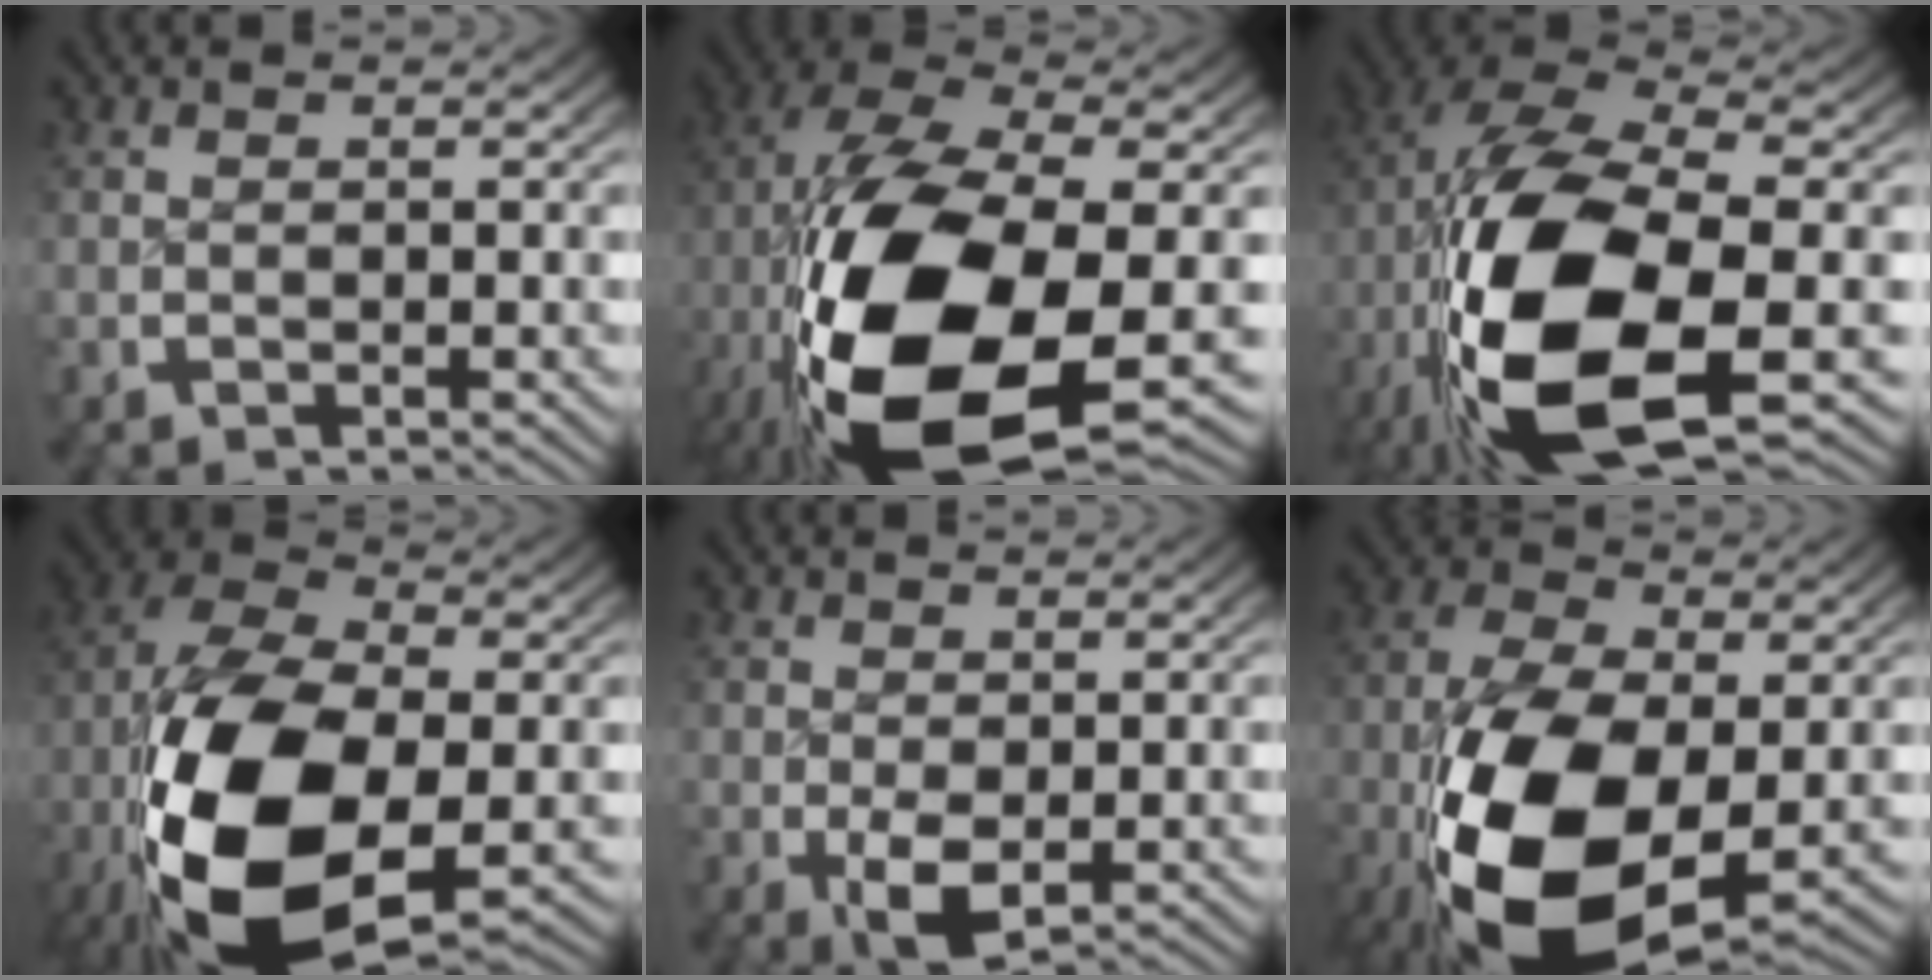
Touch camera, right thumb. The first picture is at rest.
{"total": 22.6, "force": [-3.2, 13.4, 18.0], "torque": [-0.378, -0.081, -0.001]}
{"total": 20.2, "force": [-2.5, 12.0, 16.0], "torque": [-0.356, -0.074, 0.006]}
{"total": 18.2, "force": [-3.8, 10.8, 14.2], "torque": [-0.309, -0.080, -0.017]}
{"total": 3.3, "force": [-0.9, 2.3, 2.3], "torque": [-0.052, -0.022, -0.001]}
{"total": 15.2, "force": [-3.5, 8.9, 11.8], "torque": [-0.252, -0.073, -0.019]}